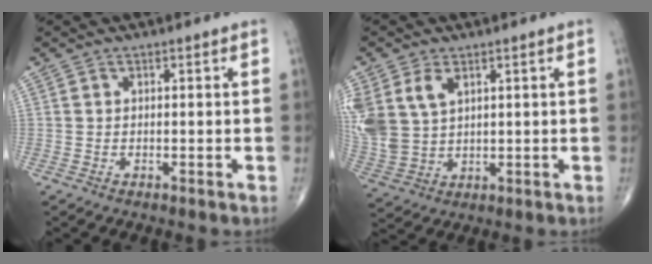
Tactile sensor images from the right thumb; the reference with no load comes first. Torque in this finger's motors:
{"motor_torque": [0.25, 0.32, 0.85, 0.59, 0.11]}